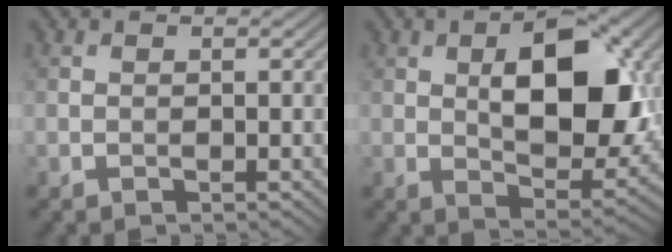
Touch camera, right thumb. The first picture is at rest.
{"total": 11.8, "force": [2.1, 6.1, 9.9], "torque": [-0.146, -0.002, 0.036]}